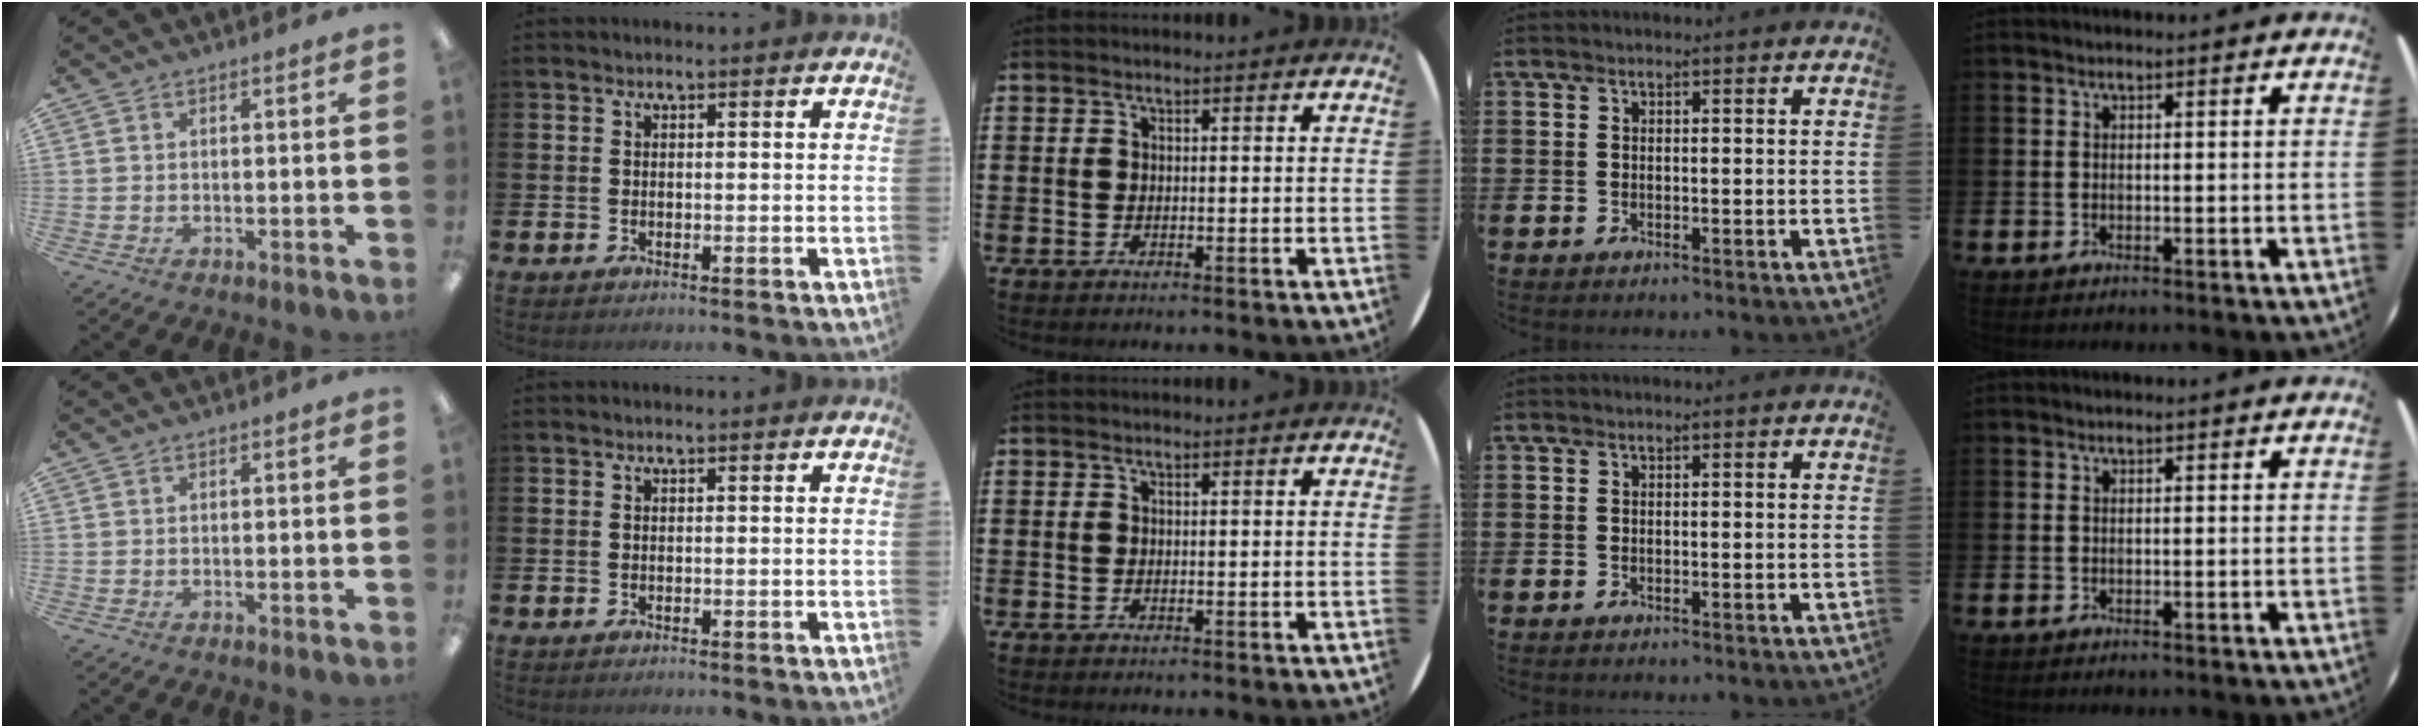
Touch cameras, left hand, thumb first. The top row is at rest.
{}